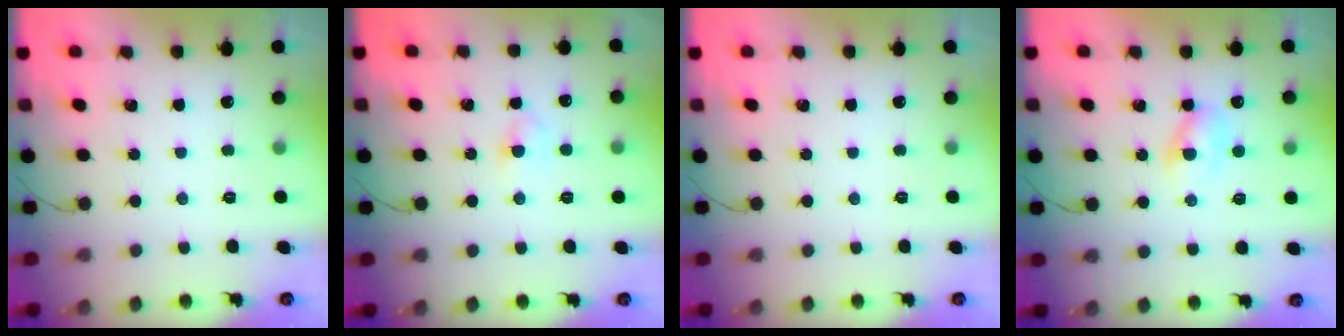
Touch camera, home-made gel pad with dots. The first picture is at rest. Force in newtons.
{"total": 3.5, "press": 3.3, "slide": 1.1}
{"total": 0.0}
{"total": 4.1, "press": 3.8, "slide": 1.5}